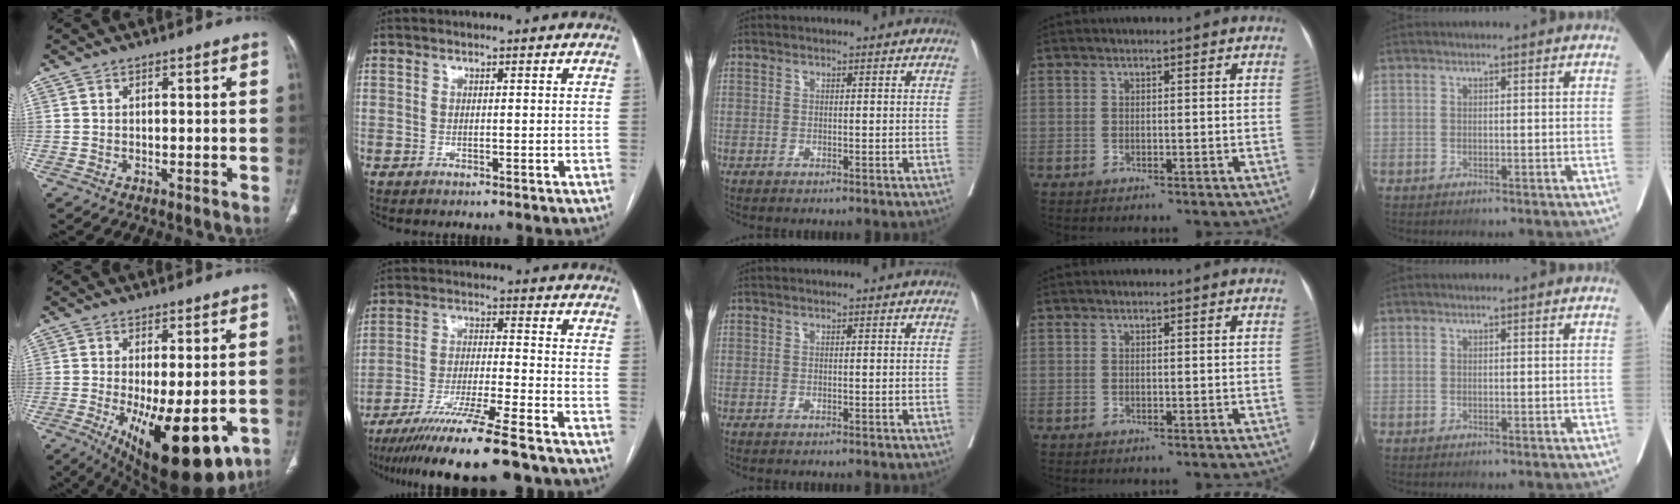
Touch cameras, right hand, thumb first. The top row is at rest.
{"thumb": {"total": 18.3, "force": [-6.5, 7.0, 15.6], "torque": [-0.212, -0.024, -0.080]}, "index": {"total": 15.9, "force": [-12.8, -0.2, 9.4], "torque": [-0.169, -0.045, -0.212]}}